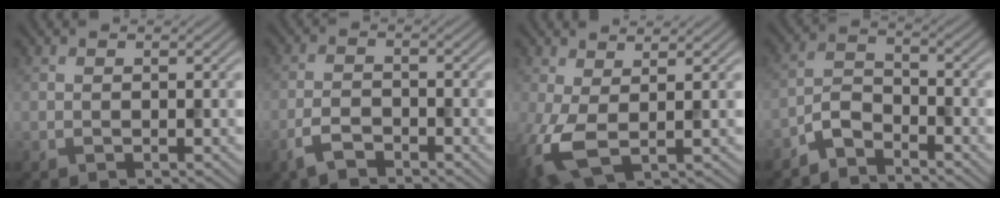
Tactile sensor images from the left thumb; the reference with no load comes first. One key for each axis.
{"total": 3.4, "fx": -2.5, "fy": 1.3, "fz": 1.9, "tx": -0.043, "ty": -0.001, "tz": -0.059}
{"total": 5.7, "fx": -0.1, "fy": 2.5, "fz": 5.1, "tx": -0.131, "ty": -0.004, "tz": -0.004}
{"total": 4.1, "fx": -3.4, "fy": 1.4, "fz": 1.8, "tx": -0.038, "ty": 0.004, "tz": -0.082}